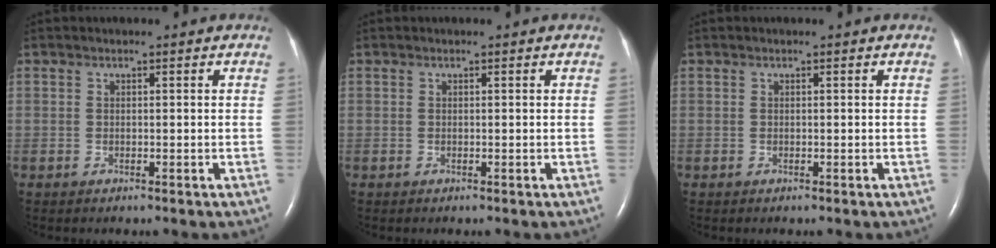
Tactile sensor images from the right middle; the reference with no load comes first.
{"total": 0.0}
{"total": 0.0}